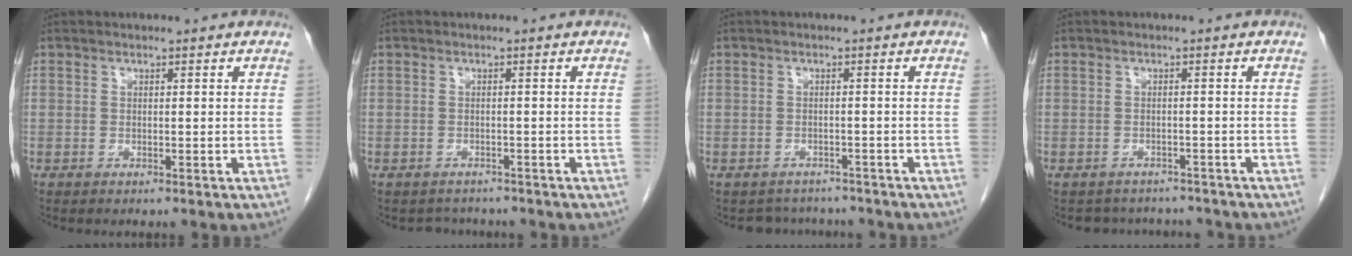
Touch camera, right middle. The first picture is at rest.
{"total": 2.7, "force": [-2.5, 1.2, -0.2], "torque": [-0.003, 0.000, -0.037]}
{"total": 4.5, "force": [-4.1, 1.8, -0.2], "torque": [0.003, 0.008, -0.053]}
{"total": 5.8, "force": [-5.4, 2.2, 0.2], "torque": [0.000, 0.012, -0.064]}